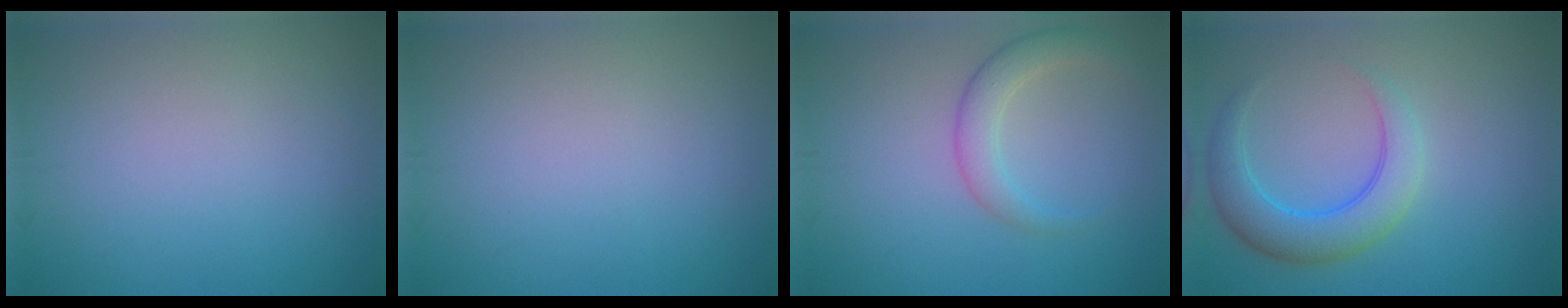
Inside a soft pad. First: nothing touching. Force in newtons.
{"total": 0.0}
{"total": 2.9, "press": 2.9, "slide": 0.2}
{"total": 4.7, "press": 4.7, "slide": 0.2}